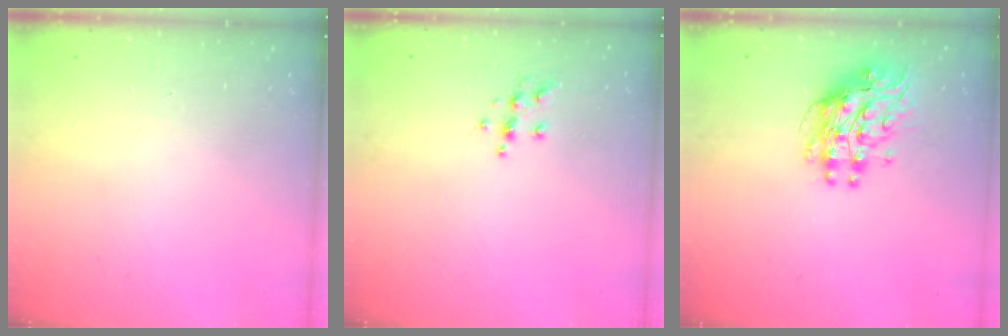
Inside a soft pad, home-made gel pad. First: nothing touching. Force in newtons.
{"total": 6.2, "press": 6.2, "slide": 0.6}
{"total": 9.8, "press": 9.7, "slide": 0.8}